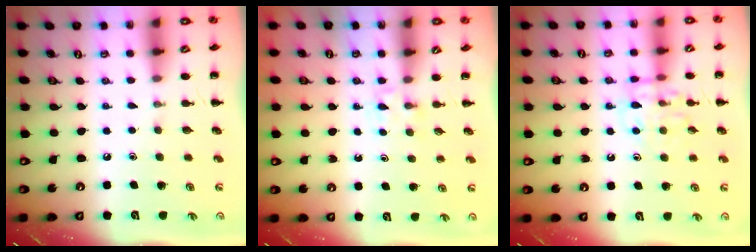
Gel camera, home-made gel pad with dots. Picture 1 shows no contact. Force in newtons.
{"total": 2.9, "press": 2.7, "slide": 1.1}
{"total": 10.6, "press": 10.6, "slide": 0.7}